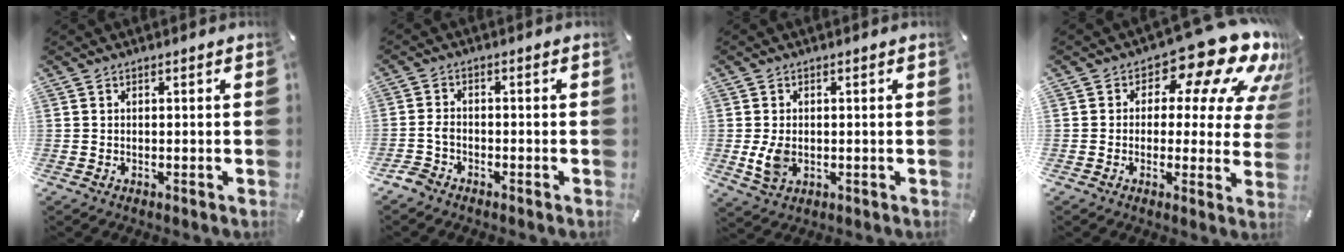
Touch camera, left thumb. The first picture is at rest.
{"total": 3.2, "force": [-2.2, 2.0, 1.2], "torque": [-0.036, 0.009, -0.046]}
{"total": 5.0, "force": [-0.5, 3.7, 3.3], "torque": [-0.078, -0.007, -0.012]}
{"total": 16.3, "force": [9.8, 7.4, 10.7], "torque": [-0.148, -0.071, 0.160]}